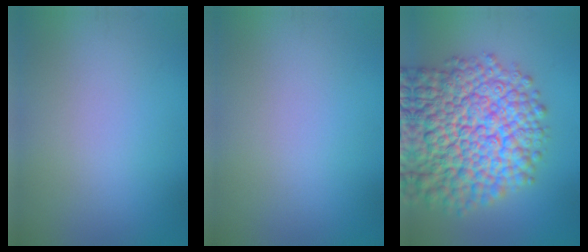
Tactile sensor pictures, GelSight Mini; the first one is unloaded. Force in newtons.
{"total": 0.0}
{"total": 15.4, "press": 15.4, "slide": 0.6}